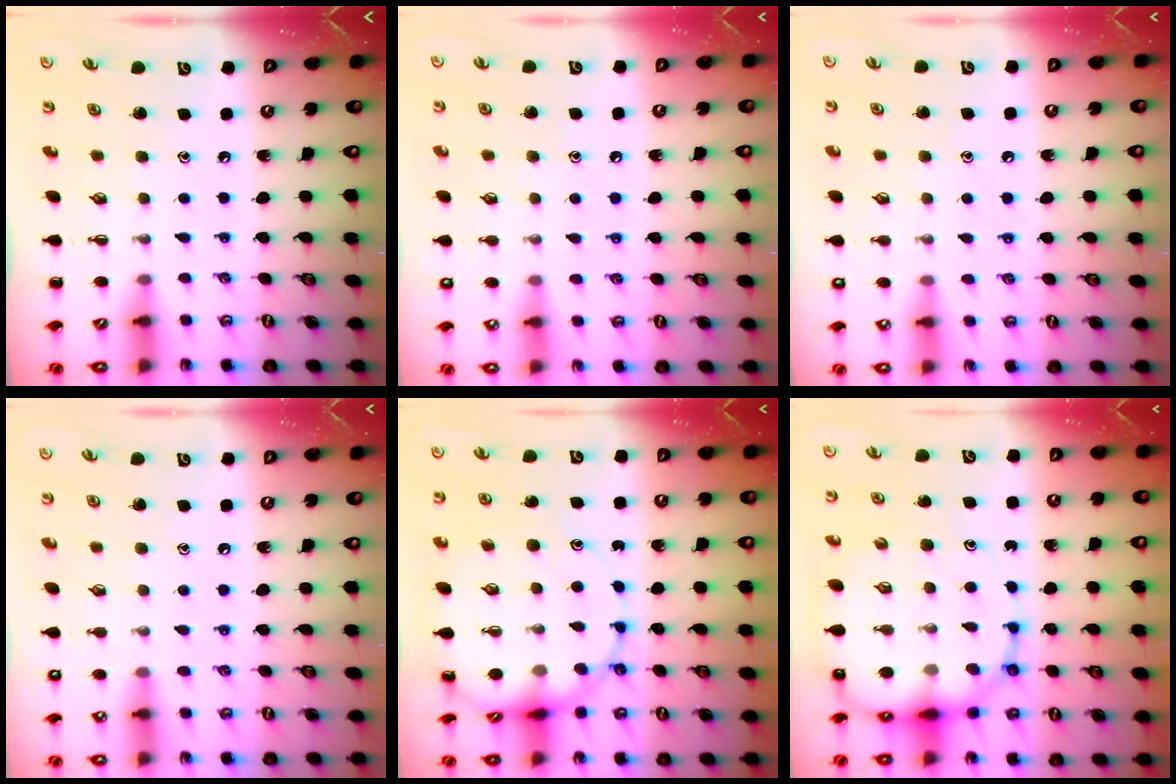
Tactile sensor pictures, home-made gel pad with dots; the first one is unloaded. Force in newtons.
{"total": 7.0, "press": 6.7, "slide": 1.9}
{"total": 7.3, "press": 7.0, "slide": 2.3}
{"total": 7.0, "press": 6.5, "slide": 2.4}
{"total": 13.3, "press": 13.2, "slide": 1.9}
{"total": 15.9, "press": 15.5, "slide": 3.5}